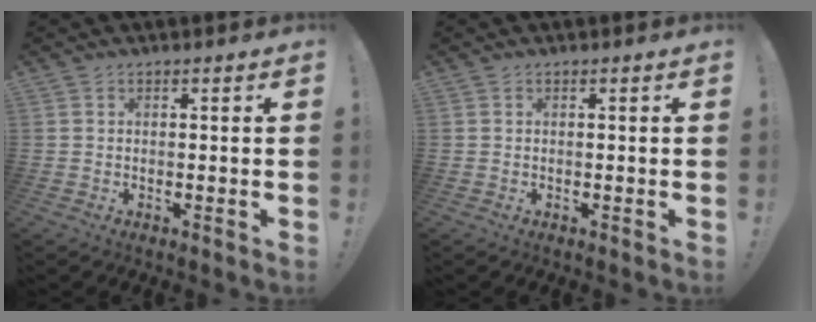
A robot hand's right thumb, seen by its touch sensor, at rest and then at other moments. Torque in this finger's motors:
{"motor_torque": [-0.11, 0.10, 0.06, 0.00, 0.00]}